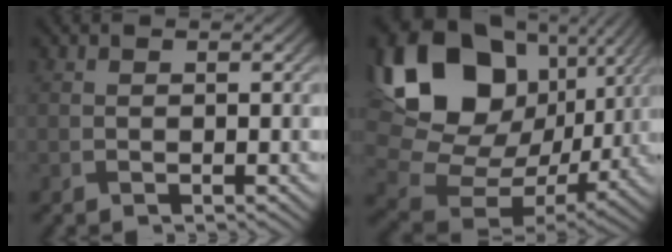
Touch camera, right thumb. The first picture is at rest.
{"total": 19.7, "force": [6.6, 14.7, 11.3], "torque": [-0.248, 0.000, 0.144]}